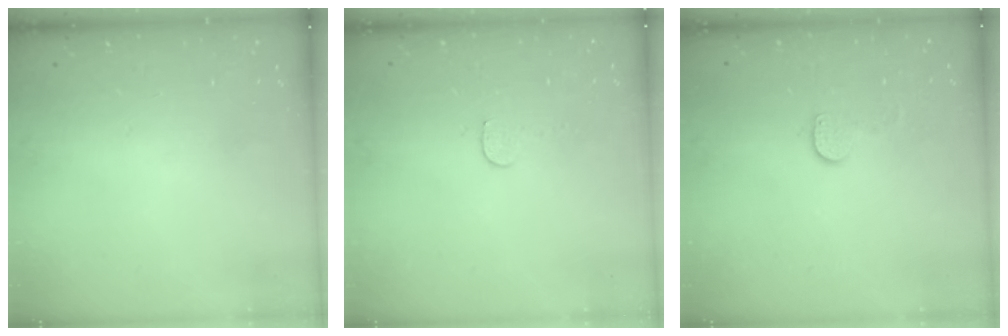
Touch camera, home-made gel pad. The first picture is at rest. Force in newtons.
{"total": 4.1, "press": 4.1, "slide": 0.3}
{"total": 6.8, "press": 6.7, "slide": 0.6}